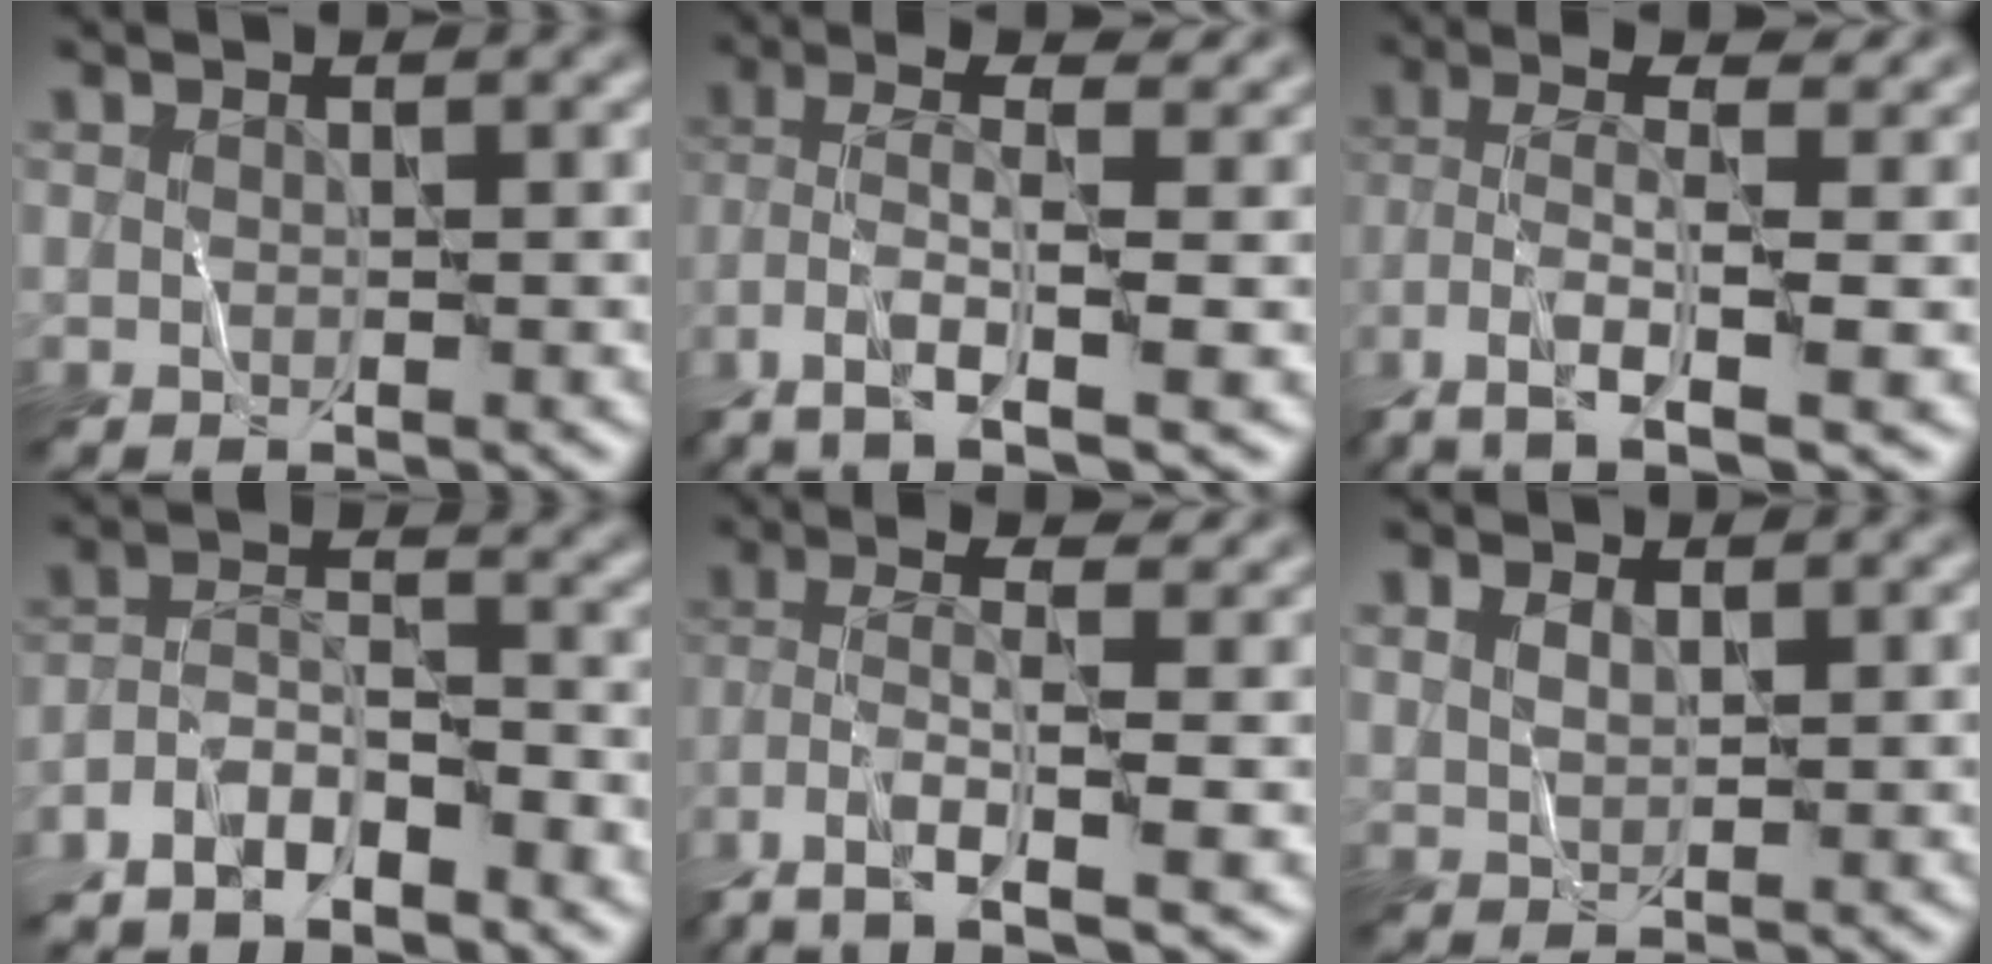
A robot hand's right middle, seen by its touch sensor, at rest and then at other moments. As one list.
[{"total": 7.1, "force": [-2.6, 2.1, 6.3], "torque": [-0.131, 0.015, -0.056]}, {"total": 7.0, "force": [-2.8, 2.0, 6.2], "torque": [-0.127, 0.013, -0.059]}, {"total": 5.0, "force": [-4.1, 1.3, 2.6], "torque": [-0.045, 0.005, -0.082]}, {"total": 6.9, "force": [-3.4, 1.6, 5.8], "torque": [-0.116, 0.011, -0.069]}, {"total": 1.4, "force": [0.9, 0.7, 0.8], "torque": [-0.020, 0.003, 0.021]}]